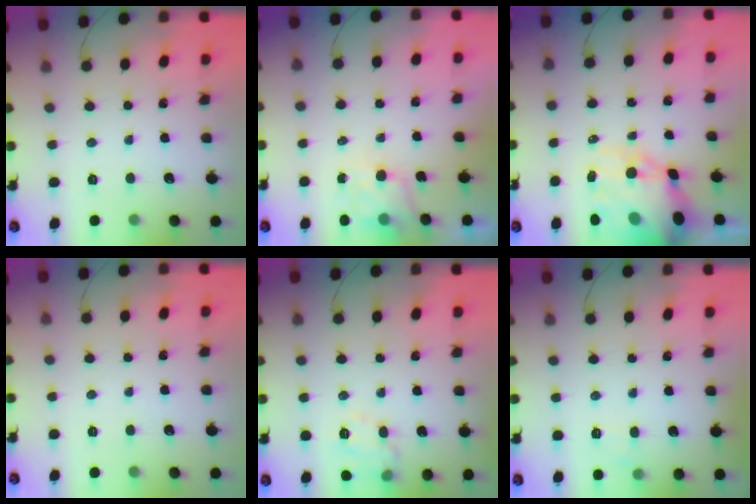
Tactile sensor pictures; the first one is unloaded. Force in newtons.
{"total": 4.9, "press": 4.9, "slide": 0.6}
{"total": 15.6, "press": 15.1, "slide": 3.9}
{"total": 0.0}
{"total": 10.7, "press": 10.7, "slide": 0.5}
{"total": 4.9, "press": 4.7, "slide": 1.3}